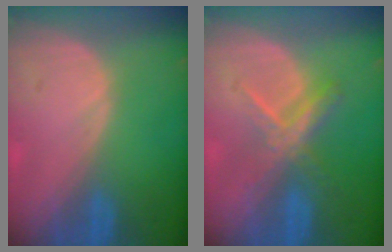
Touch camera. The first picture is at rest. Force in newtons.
{"total": 5.5, "press": 5.1, "slide": 2.1}